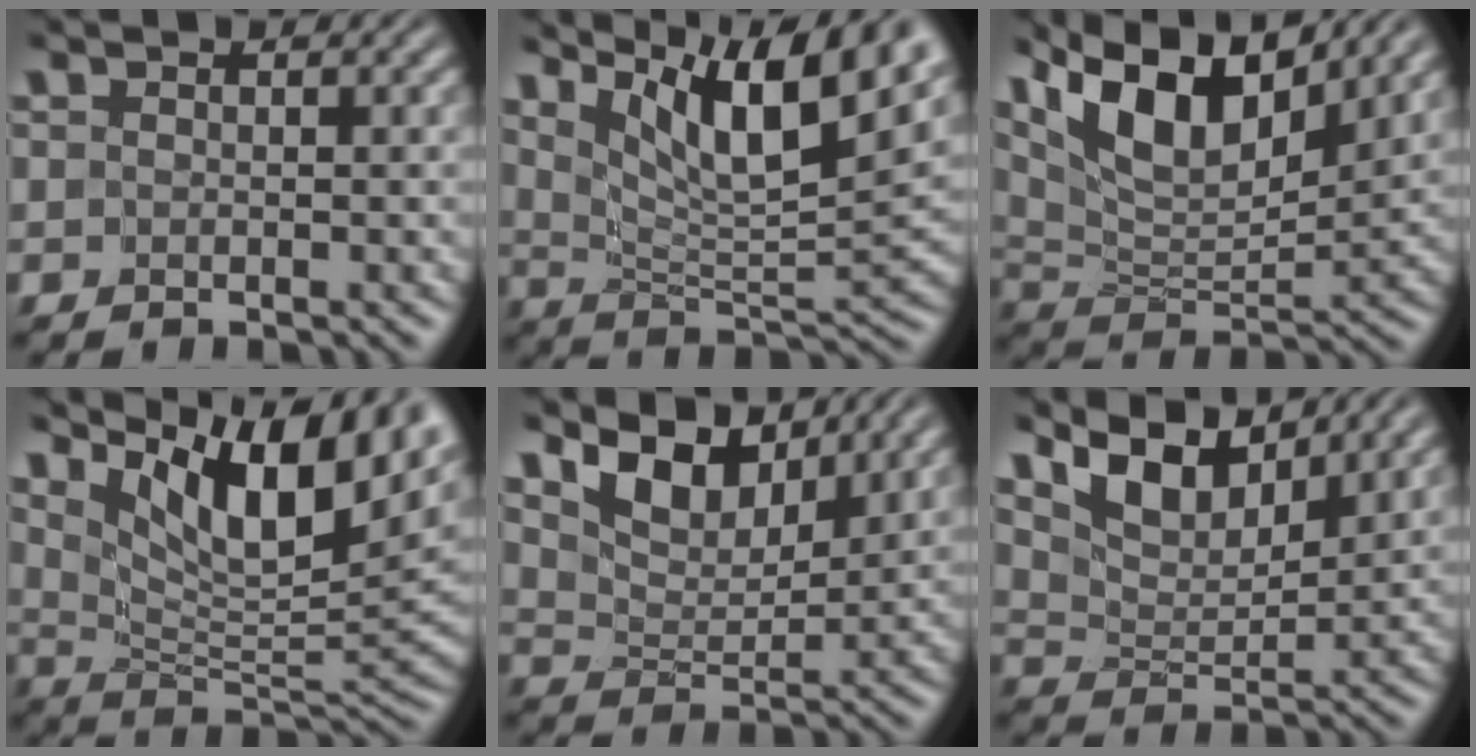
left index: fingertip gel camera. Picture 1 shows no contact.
{"total": 11.5, "force": [7.5, 2.8, 8.2], "torque": [-0.133, 0.005, 0.116]}
{"total": 10.9, "force": [6.8, 3.8, 7.6], "torque": [-0.141, 0.004, 0.127]}
{"total": 12.5, "force": [7.4, 3.9, 9.4], "torque": [-0.148, 0.008, 0.133]}
{"total": 6.5, "force": [5.0, 2.7, 3.1], "torque": [-0.066, -0.002, 0.080]}
{"total": 6.4, "force": [5.0, 2.1, 3.3], "torque": [-0.073, 0.006, 0.090]}